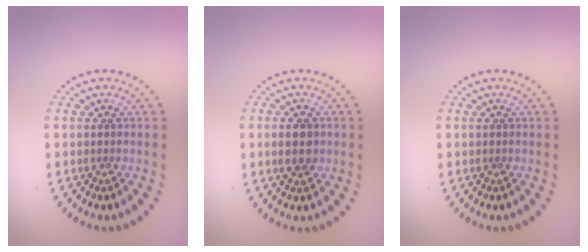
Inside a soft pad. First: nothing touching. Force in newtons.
{"total": 2.9, "press": 2.9, "slide": 0.0}
{"total": 0.0}